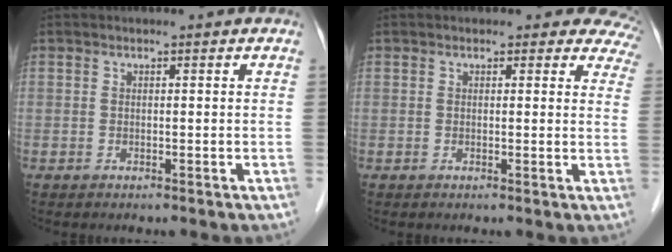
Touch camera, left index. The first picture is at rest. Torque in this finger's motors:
{"motor_torque": [0.97, -1.17, 0.28, 0.03]}